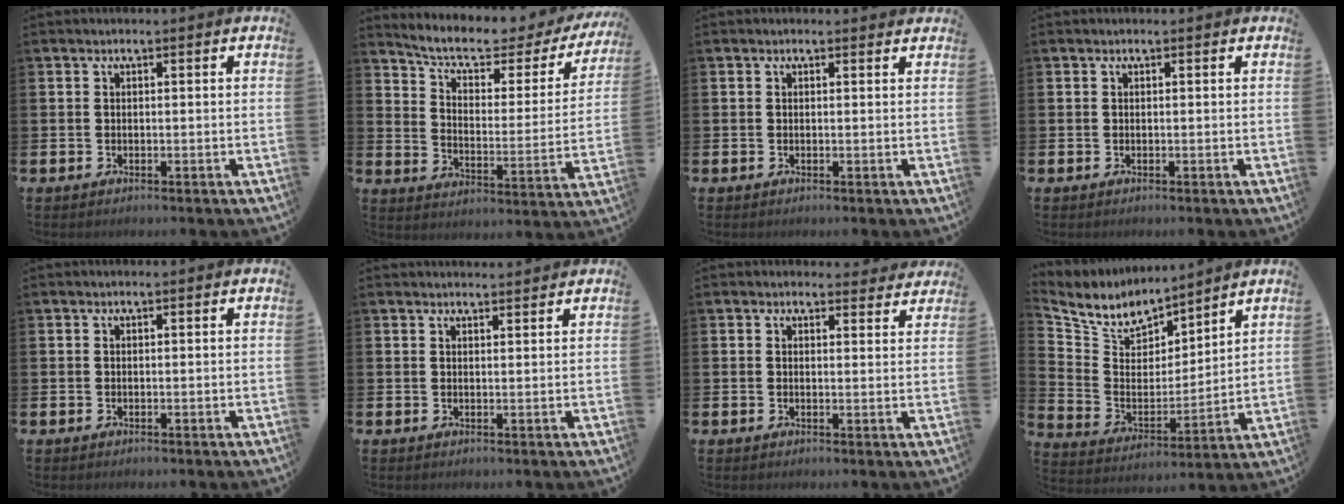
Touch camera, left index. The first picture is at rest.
{"total": 6.8, "force": [5.6, 2.2, 3.2], "torque": [-0.088, -0.041, 0.090]}
{"total": 0.0}
{"total": 0.0}
{"total": 0.0}
{"total": 1.7, "force": [1.7, 0.1, -0.1], "torque": [0.007, -0.010, 0.029]}
{"total": 2.3, "force": [2.2, 0.5, 0.0], "torque": [0.005, -0.013, 0.039]}
{"total": 7.5, "force": [7.0, 2.5, 1.2], "torque": [-0.073, -0.052, 0.124]}